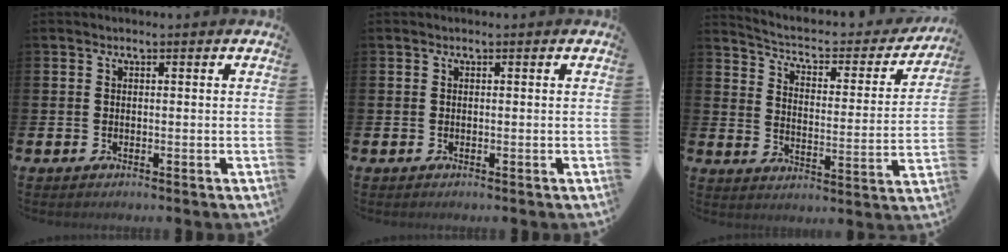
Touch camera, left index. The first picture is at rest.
{"total": 0.0}
{"total": 4.9, "force": [4.2, 1.7, 1.9], "torque": [-0.060, -0.033, 0.061]}